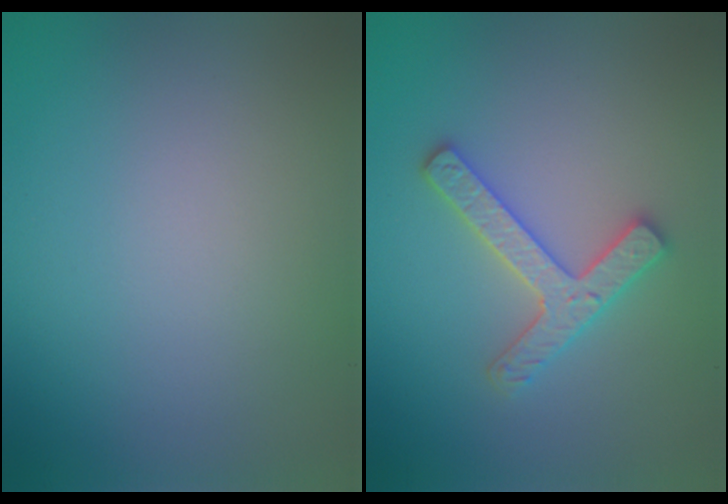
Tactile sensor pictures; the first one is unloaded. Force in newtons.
{"total": 2.8, "press": 2.8, "slide": 0.6}